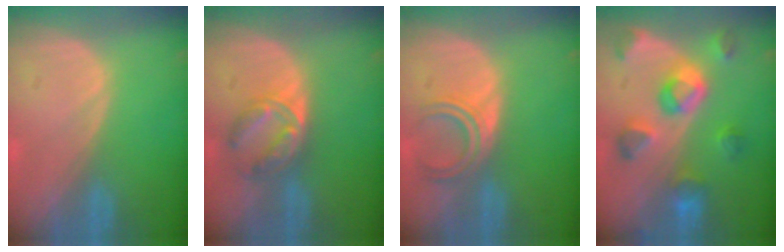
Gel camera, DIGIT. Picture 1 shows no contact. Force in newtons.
{"total": 5.9, "press": 5.5, "slide": 2.0}
{"total": 4.4, "press": 4.1, "slide": 1.6}
{"total": 8.5, "press": 8.0, "slide": 2.9}